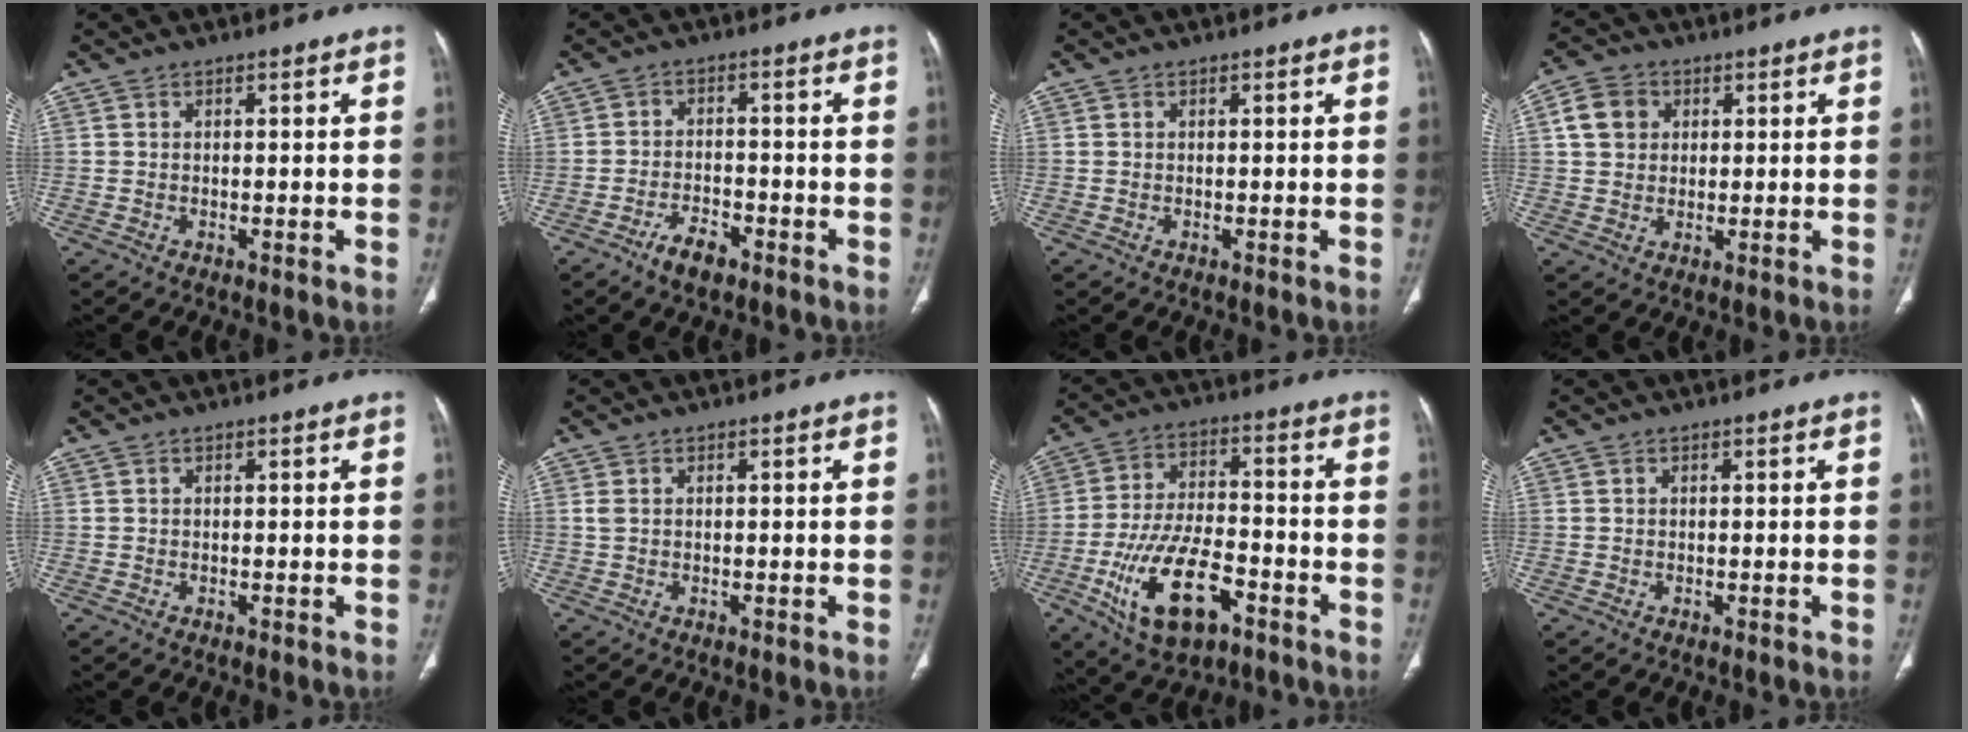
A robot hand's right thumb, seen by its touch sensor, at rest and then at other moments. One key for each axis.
{"total": 5.0, "fx": -3.4, "fy": 2.2, "fz": 2.9, "tx": -0.050, "ty": 0.022, "tz": -0.059}
{"total": 0.0}
{"total": 6.2, "fx": 1.7, "fy": 5.2, "fz": 2.9, "tx": -0.035, "ty": 0.003, "tz": 0.030}
{"total": 0.0}
{"total": 0.9, "fx": 0.2, "fy": 0.6, "fz": 0.7, "tx": -0.021, "ty": 0.005, "tz": 0.007}
{"total": 16.6, "fx": -7.3, "fy": 7.9, "fz": 12.7, "tx": -0.228, "ty": 0.028, "tz": -0.122}
{"total": 0.0}